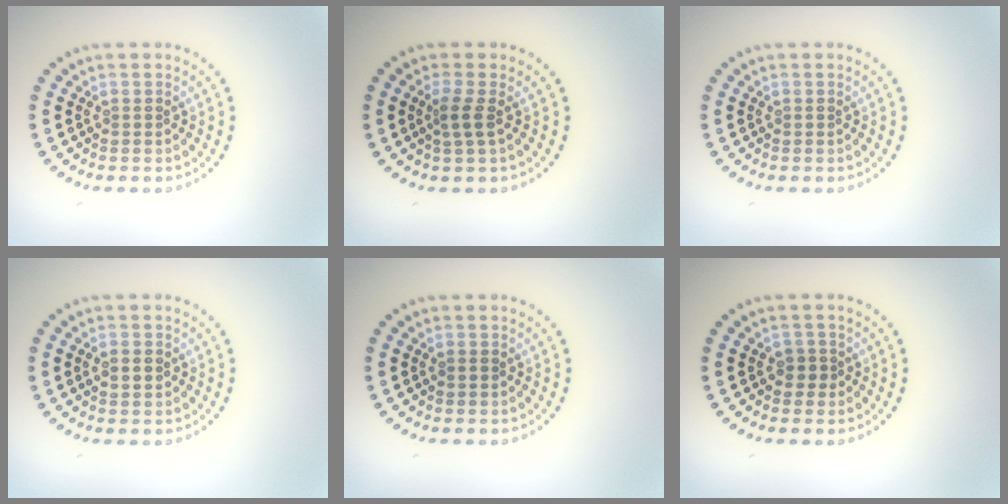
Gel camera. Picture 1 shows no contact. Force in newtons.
{"total": 1.6, "press": 1.3, "slide": 1.0}
{"total": 0.0}
{"total": 2.1, "press": 2.1, "slide": 0.2}
{"total": 0.8, "press": 0.8, "slide": 0.1}
{"total": 1.3, "press": 1.1, "slide": 0.6}